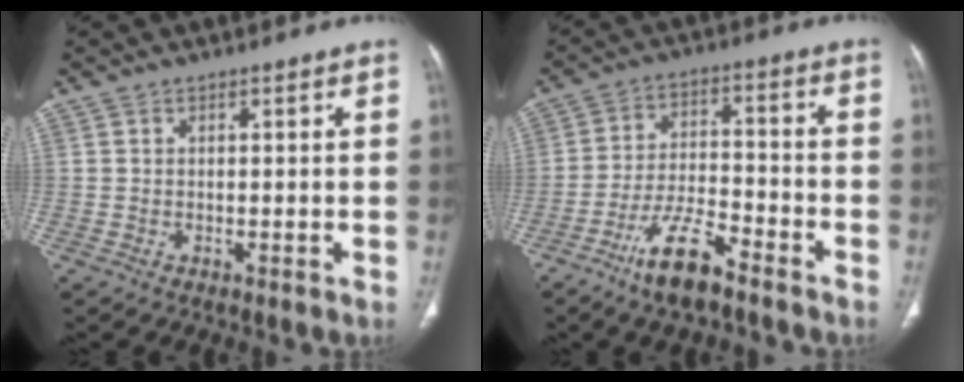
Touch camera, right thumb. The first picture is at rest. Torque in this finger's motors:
{"motor_torque": [1.39, 0.38, 0.61, -1.00, 0.29]}